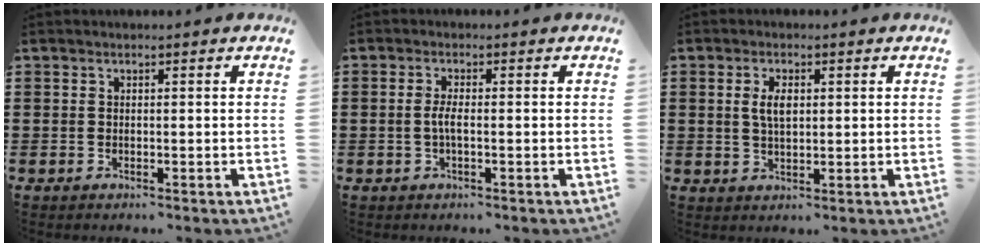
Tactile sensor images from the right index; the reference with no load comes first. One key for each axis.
{"total": 2.3, "fx": -0.4, "fy": 0.0, "fz": 2.2, "tx": -0.054, "ty": -0.006, "tz": -0.013}
{"total": 3.4, "fx": 0.7, "fy": 1.2, "fz": 3.1, "tx": -0.063, "ty": 0.007, "tz": 0.012}